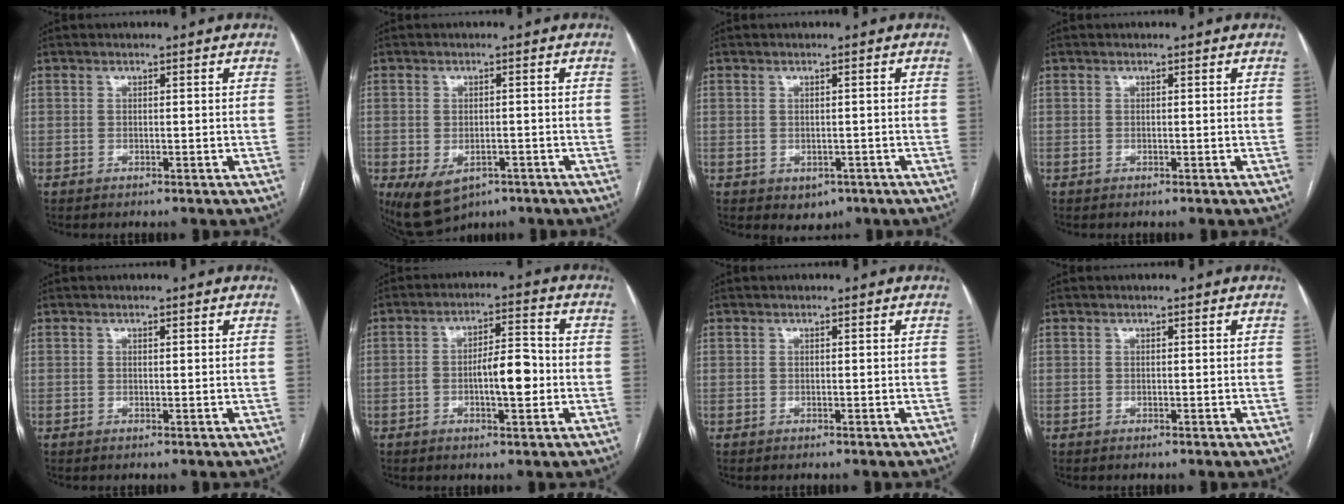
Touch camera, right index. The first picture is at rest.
{"total": 7.2, "force": [-3.8, 4.3, 4.4], "torque": [-0.079, -0.003, -0.047]}
{"total": 2.8, "force": [-1.2, 2.1, 1.4], "torque": [-0.009, 0.001, -0.004]}
{"total": 0.0}
{"total": 0.0}
{"total": 7.1, "force": [-1.3, 2.0, 6.6], "torque": [-0.112, 0.016, -0.018]}
{"total": 0.0}
{"total": 0.0}